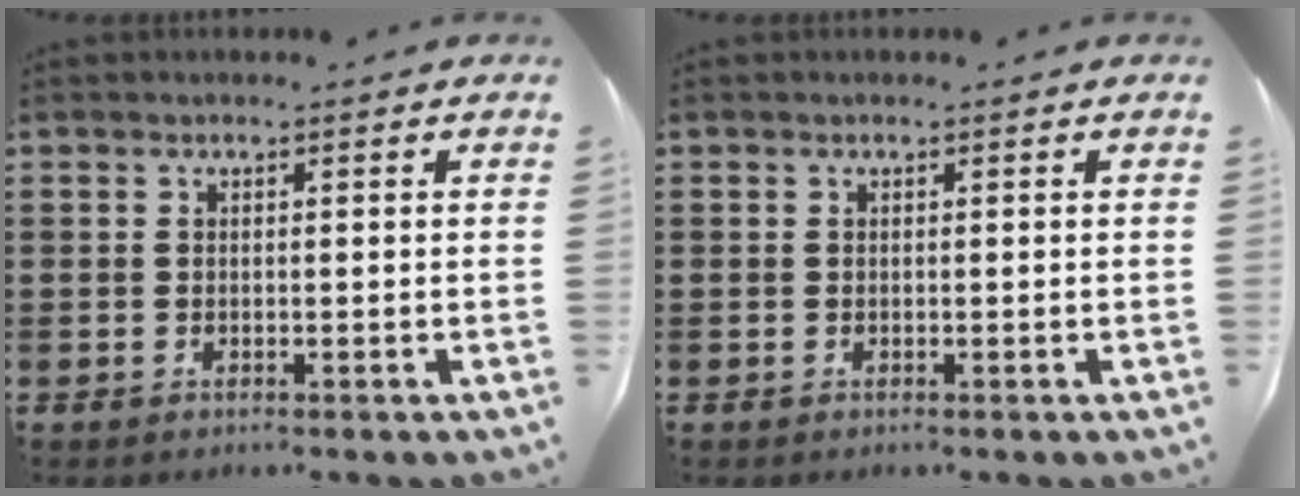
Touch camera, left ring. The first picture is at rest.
{"total": 0.0}